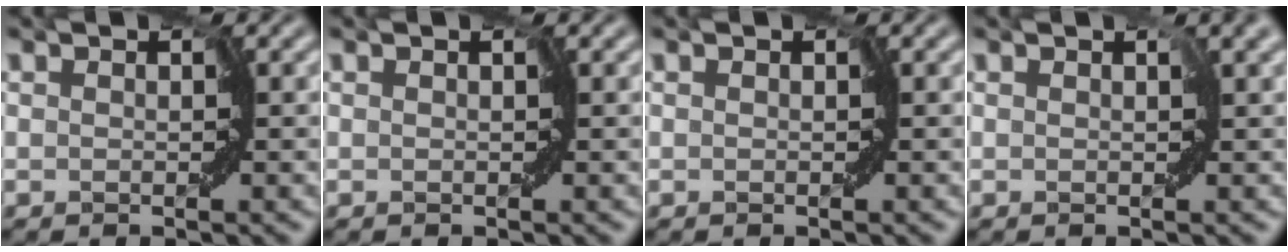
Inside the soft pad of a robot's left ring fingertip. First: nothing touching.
{"total": 0.0}
{"total": 0.0}
{"total": 1.4, "force": [0.7, 0.4, 1.1], "torque": [-0.016, 0.004, 0.007]}